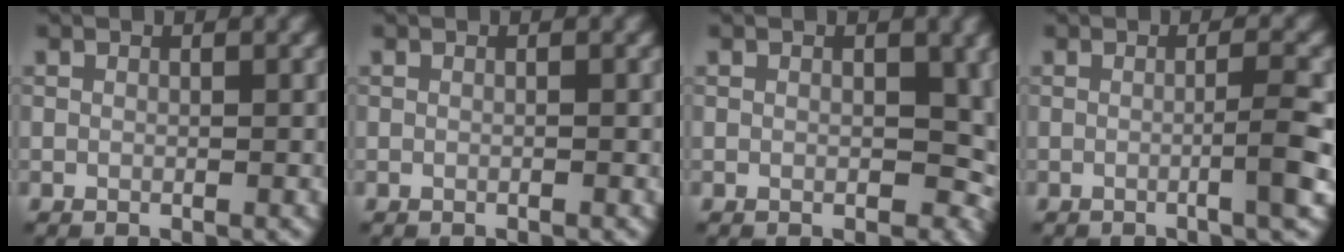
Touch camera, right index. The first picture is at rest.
{"total": 0.0}
{"total": 4.4, "force": [0.0, 3.0, 3.2], "torque": [-0.025, -0.008, 0.004]}
{"total": 3.1, "force": [-0.7, 0.3, 3.0], "torque": [-0.039, 0.007, -0.020]}